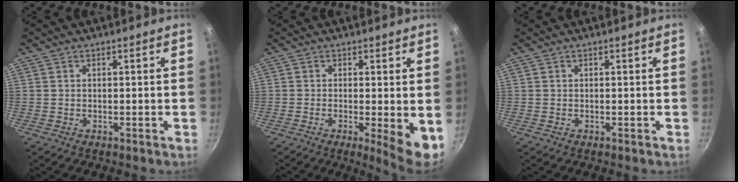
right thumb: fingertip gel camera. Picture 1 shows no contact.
{"total": 6.3, "force": [-0.8, 1.2, 6.1], "torque": [-0.083, -0.014, -0.009]}
{"total": 0.0}